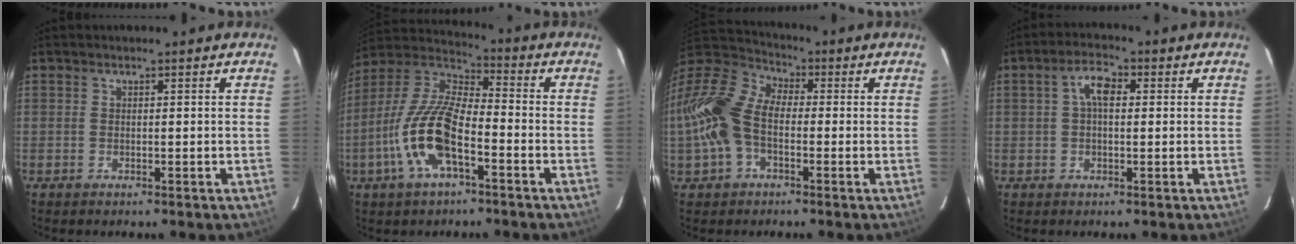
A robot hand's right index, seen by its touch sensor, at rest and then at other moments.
{"total": 15.0, "force": [-5.8, 5.4, 12.7], "torque": [-0.269, -0.003, -0.118]}
{"total": 16.9, "force": [-2.8, 11.0, 12.6], "torque": [-0.277, 0.016, -0.060]}
{"total": 4.5, "force": [0.8, 2.2, 3.8], "torque": [-0.073, 0.017, 0.014]}